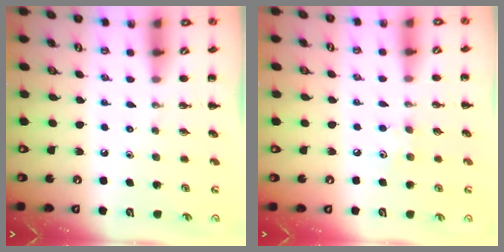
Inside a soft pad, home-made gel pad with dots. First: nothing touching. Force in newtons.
{"total": 6.2, "press": 6.1, "slide": 1.3}